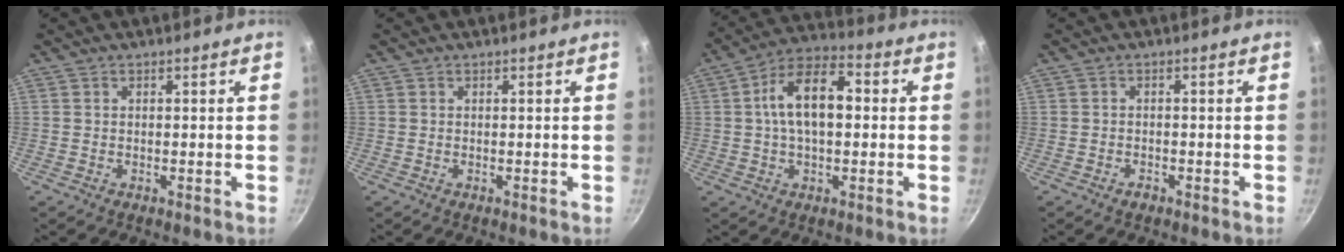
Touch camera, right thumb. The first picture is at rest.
{"total": 0.0}
{"total": 12.5, "force": [1.2, 6.8, 10.5], "torque": [-0.177, 0.028, 0.012]}
{"total": 1.0, "force": [-0.8, 0.5, 0.4], "torque": [-0.006, 0.006, -0.013]}